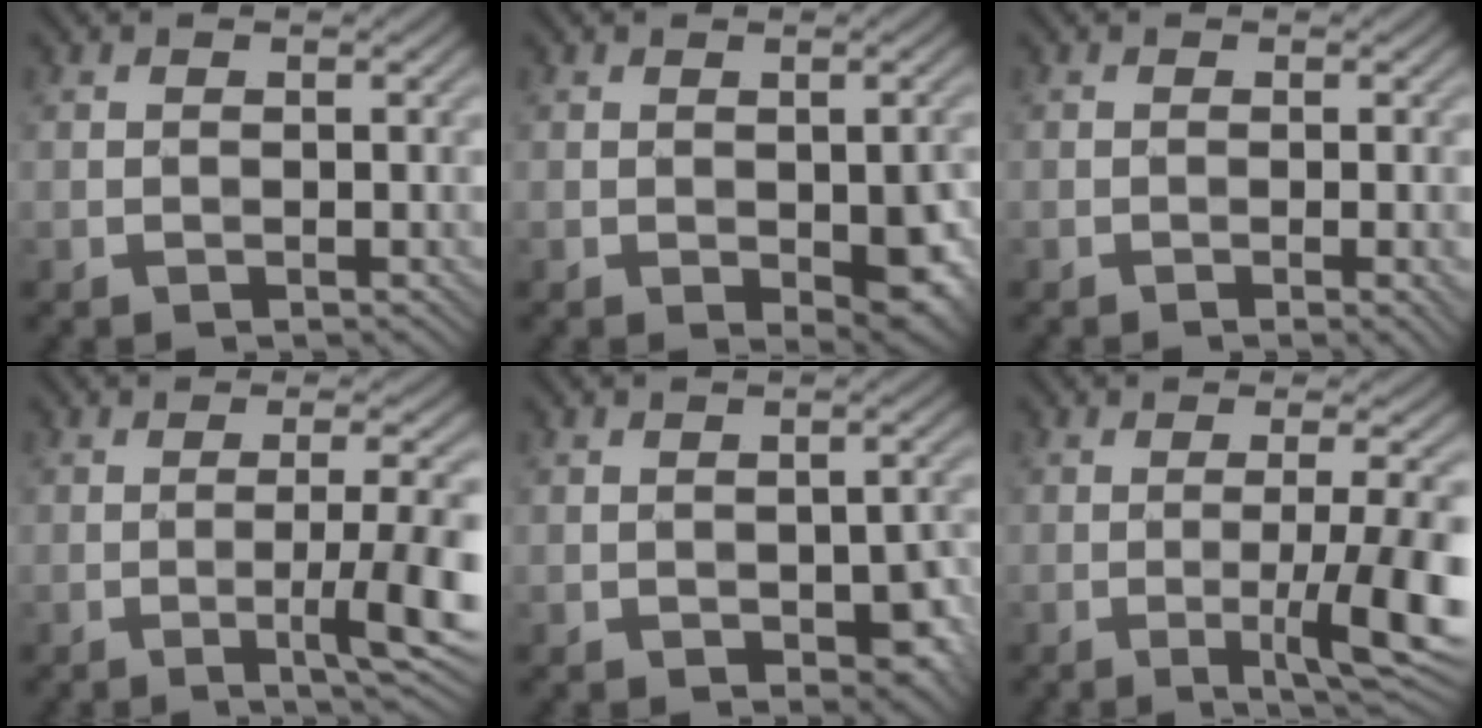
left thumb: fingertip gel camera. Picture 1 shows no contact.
{"total": 5.5, "force": [-1.3, 2.9, 4.5], "torque": [-0.058, -0.019, -0.007]}
{"total": 1.7, "force": [-0.5, 0.2, 1.6], "torque": [-0.024, -0.001, -0.009]}
{"total": 7.2, "force": [-1.6, 1.0, 6.9], "torque": [-0.108, 0.004, -0.026]}
{"total": 4.5, "force": [-1.4, 2.6, 3.4], "torque": [-0.044, -0.014, -0.014]}
{"total": 9.6, "force": [-2.1, 1.8, 9.2], "torque": [-0.133, -0.001, -0.030]}